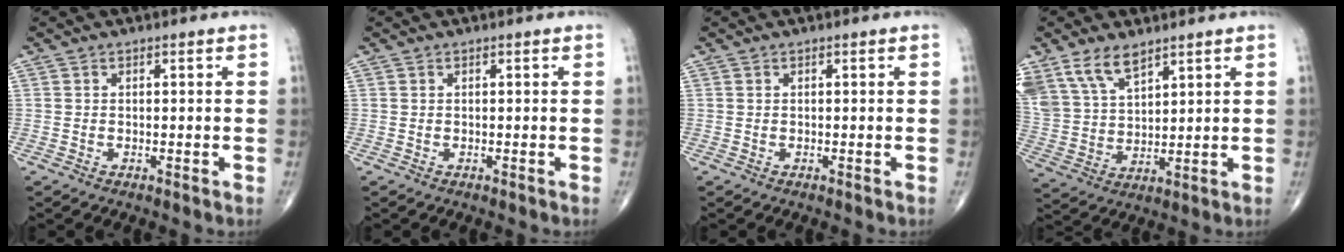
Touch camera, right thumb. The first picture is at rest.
{"total": 0.0}
{"total": 0.0}
{"total": 11.8, "force": [7.9, 6.0, 6.5], "torque": [-0.118, -0.019, 0.170]}